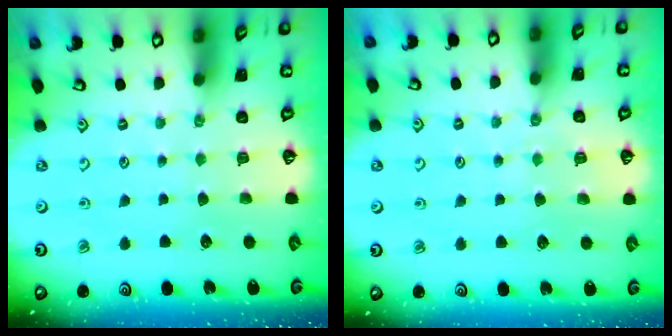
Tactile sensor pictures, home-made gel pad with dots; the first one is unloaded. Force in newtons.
{"total": 2.5, "press": 2.5, "slide": 0.4}